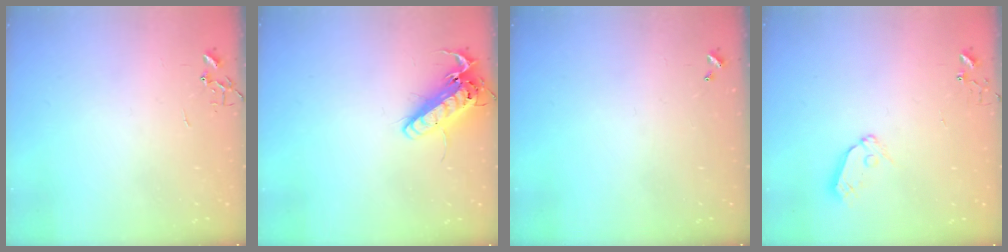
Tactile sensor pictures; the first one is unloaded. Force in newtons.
{"total": 15.8, "press": 15.6, "slide": 2.7}
{"total": 0.0}
{"total": 7.0, "press": 7.0, "slide": 0.6}